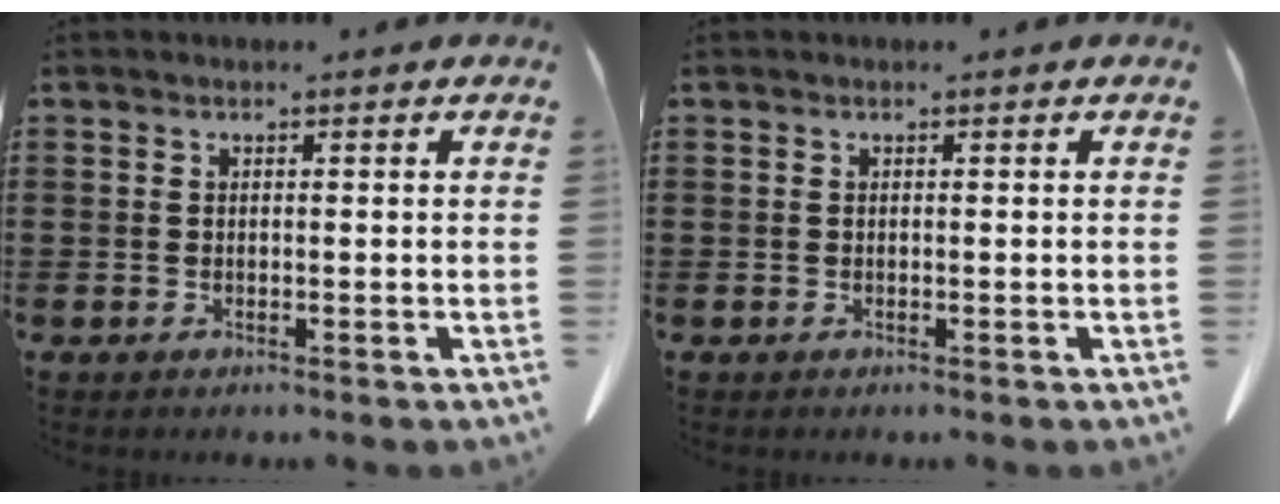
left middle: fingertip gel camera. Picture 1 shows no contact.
{"total": 0.0}